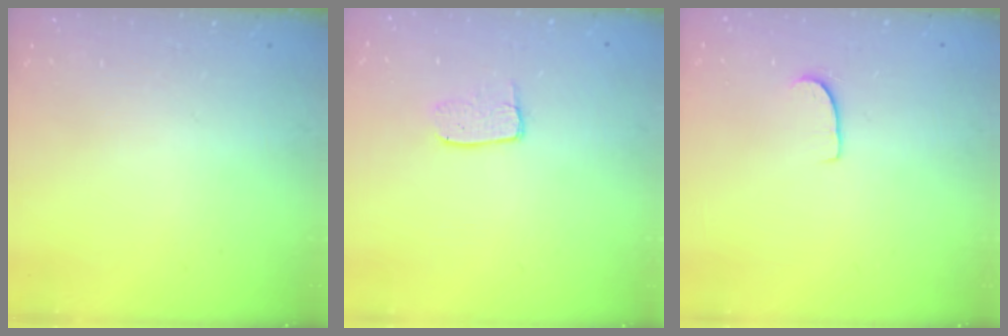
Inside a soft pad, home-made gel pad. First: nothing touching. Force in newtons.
{"total": 4.2, "press": 4.2, "slide": 0.3}
{"total": 5.1, "press": 5.1, "slide": 0.4}